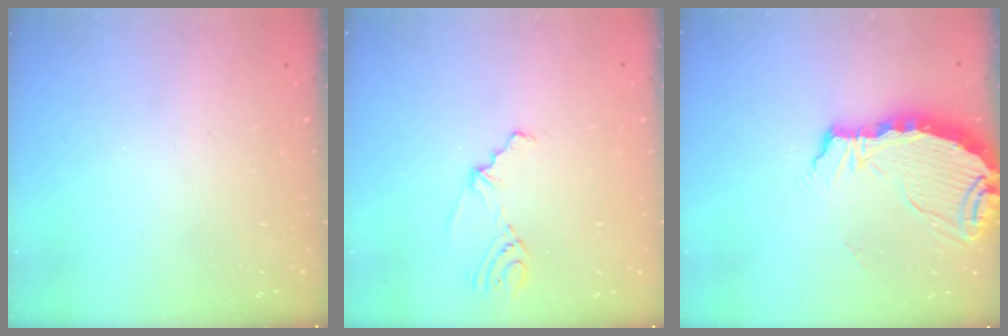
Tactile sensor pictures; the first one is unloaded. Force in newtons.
{"total": 2.7, "press": 2.3, "slide": 1.6}
{"total": 8.1, "press": 8.0, "slide": 0.9}